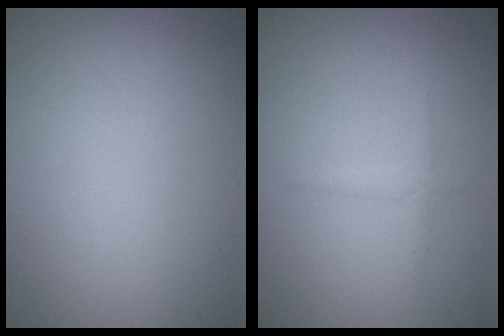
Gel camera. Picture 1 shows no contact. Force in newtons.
{"total": 0.9, "press": 0.9, "slide": 0.0}